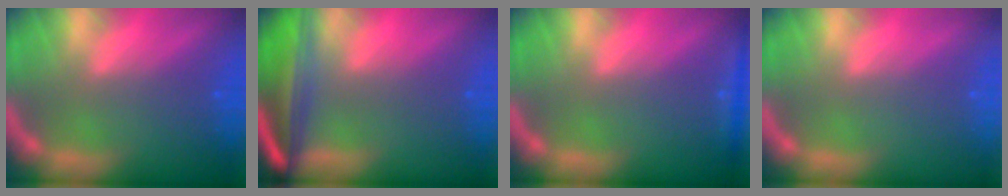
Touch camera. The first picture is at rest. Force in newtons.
{"total": 9.6}
{"total": 1.9}
{"total": 0.0}